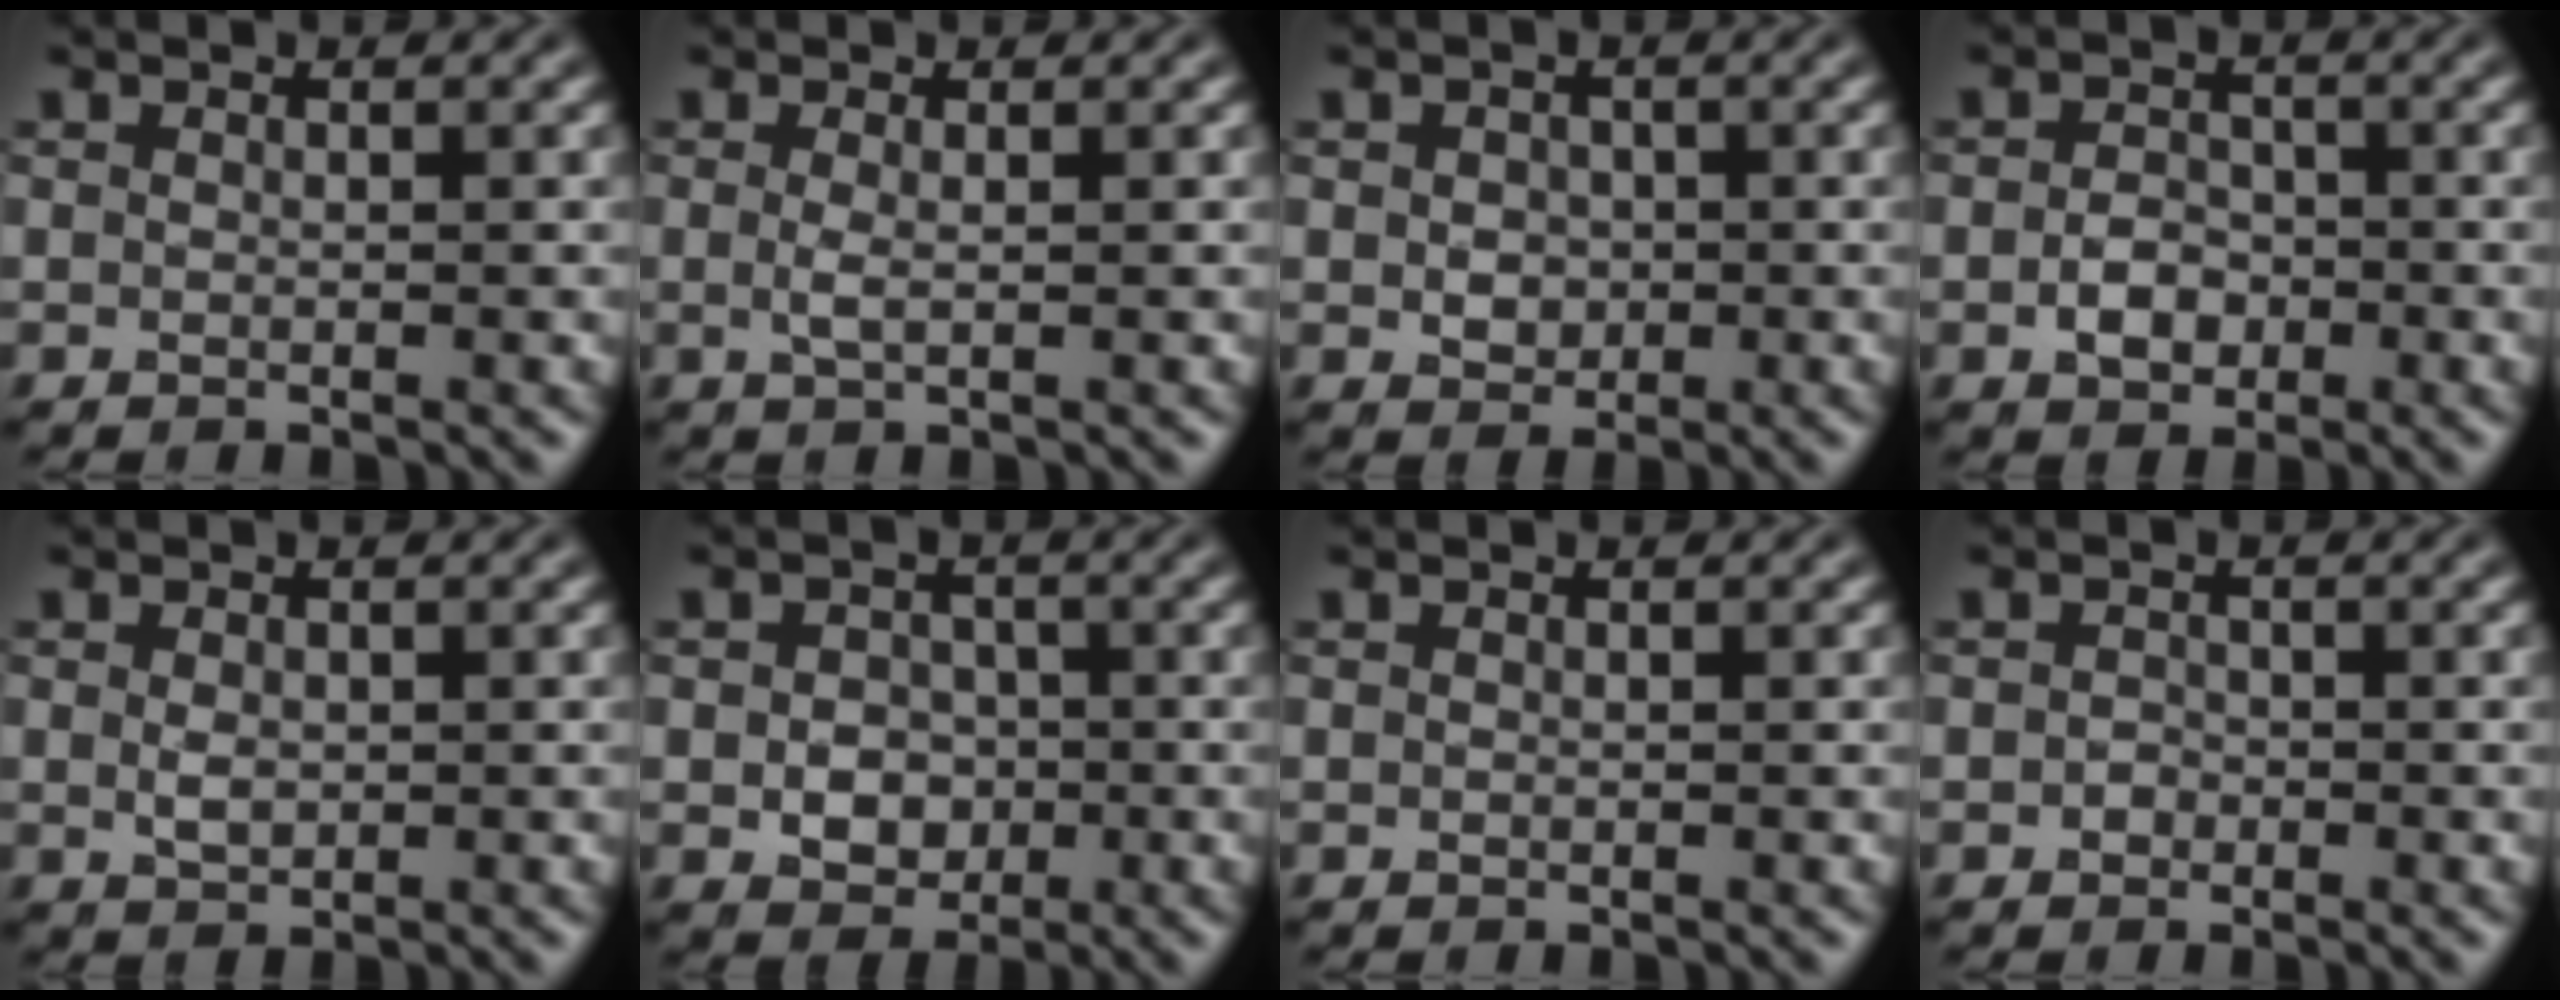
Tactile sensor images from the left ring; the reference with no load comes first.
{"total": 1.1, "force": [0.1, 0.3, 1.1], "torque": [-0.023, -0.001, 0.000]}
{"total": 2.1, "force": [0.0, 1.8, 1.1], "torque": [-0.017, -0.003, -0.001]}
{"total": 2.6, "force": [-0.8, 1.9, 1.6], "torque": [-0.028, 0.000, -0.019]}
{"total": 1.5, "force": [0.1, 1.0, 1.1], "torque": [-0.024, -0.002, 0.003]}
{"total": 3.3, "force": [-0.6, 2.6, 1.9], "torque": [-0.026, -0.003, -0.012]}
{"total": 0.0}
{"total": 0.8, "force": [-0.3, 0.7, 0.3], "torque": [-0.003, -0.003, -0.007]}